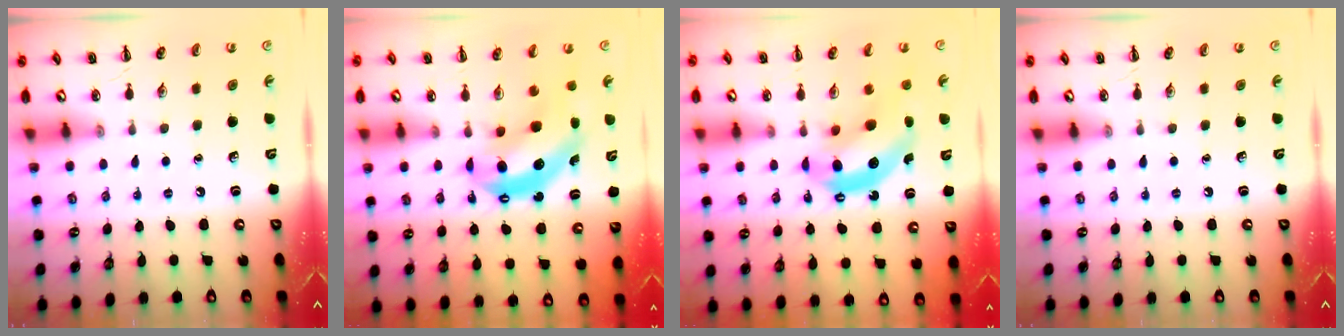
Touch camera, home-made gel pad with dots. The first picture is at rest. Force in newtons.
{"total": 8.3, "press": 8.1, "slide": 1.9}
{"total": 11.4, "press": 11.0, "slide": 3.0}
{"total": 0.0}